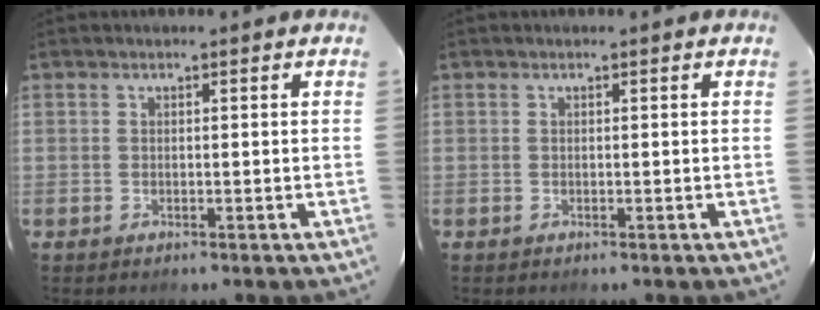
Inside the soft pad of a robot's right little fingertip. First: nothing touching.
{"total": 0.0}